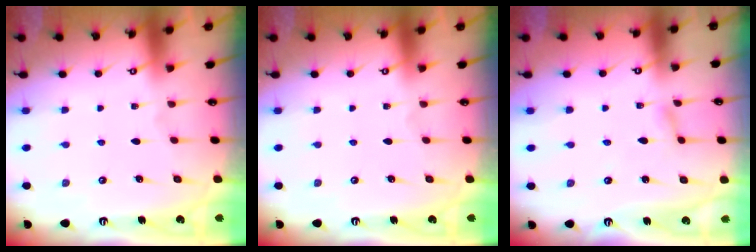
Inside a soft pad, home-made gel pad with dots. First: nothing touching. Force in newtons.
{"total": 0.0}
{"total": 2.0, "press": 1.9, "slide": 0.3}